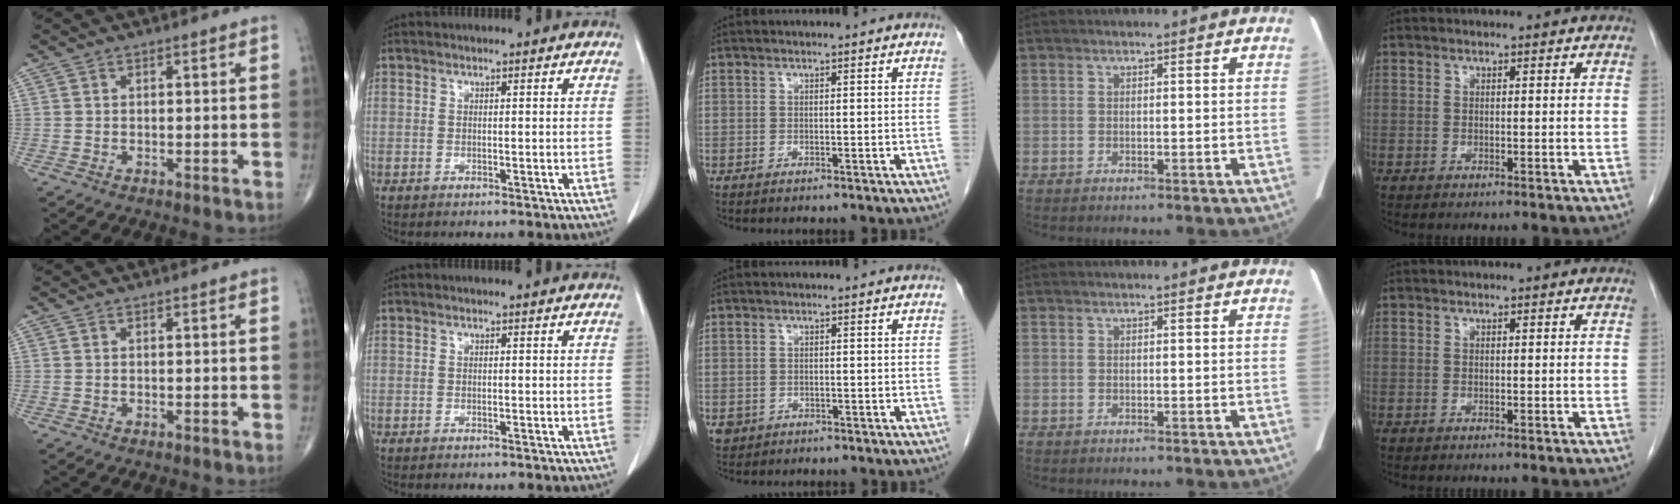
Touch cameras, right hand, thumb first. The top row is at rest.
{"middle": {"total": 1.8, "force": [-0.7, 1.6, 0.4], "torque": [-0.007, 0.004, -0.006]}}